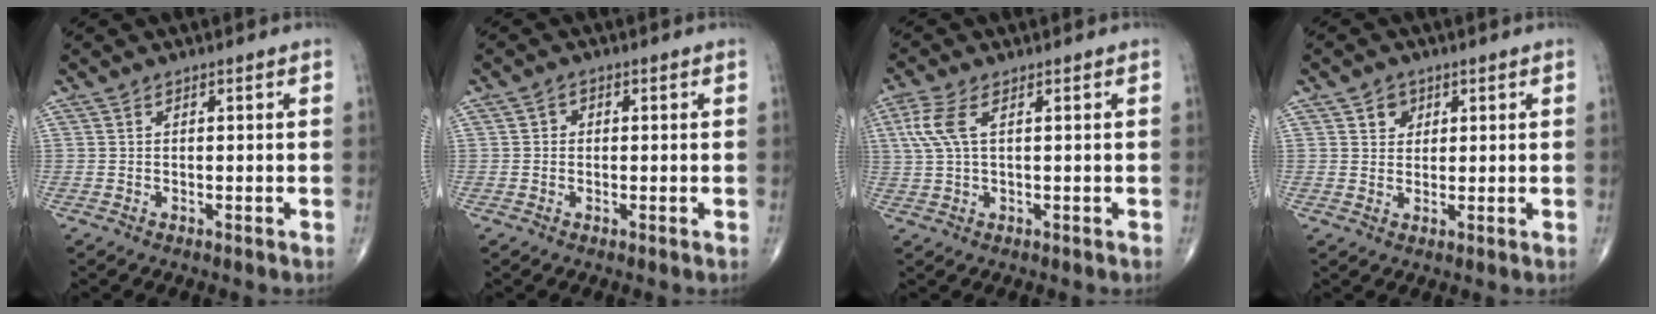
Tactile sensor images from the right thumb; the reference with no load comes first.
{"total": 1.5, "force": [0.0, 1.3, 0.6], "torque": [-0.002, 0.006, -0.003]}
{"total": 5.6, "force": [1.6, 2.2, 4.9], "torque": [-0.141, 0.013, 0.037]}
{"total": 3.2, "force": [1.5, 2.6, 1.1], "torque": [0.002, -0.007, 0.021]}